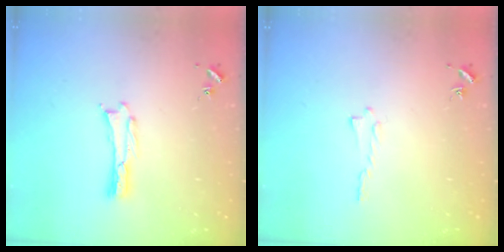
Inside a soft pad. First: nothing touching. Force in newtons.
{"total": 0.0}